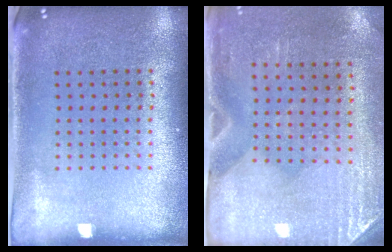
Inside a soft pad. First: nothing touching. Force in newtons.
{"total": 2.9, "press": 2.5, "slide": 1.4}